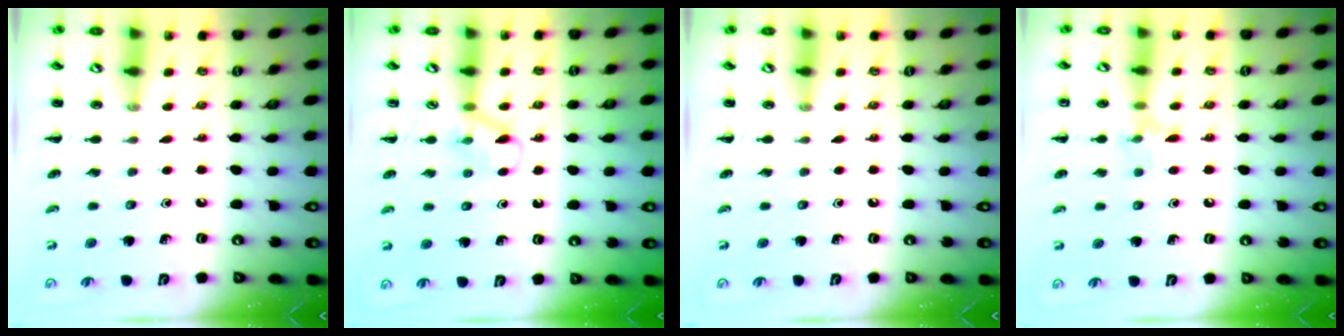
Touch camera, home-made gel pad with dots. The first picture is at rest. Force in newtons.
{"total": 5.4, "press": 5.0, "slide": 2.0}
{"total": 0.0}
{"total": 7.0, "press": 6.8, "slide": 1.8}